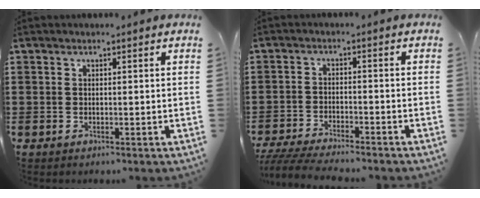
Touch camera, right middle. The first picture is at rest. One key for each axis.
{"total": 4.7, "fx": -4.5, "fy": 0.2, "fz": 1.1, "tx": -0.032, "ty": -0.007, "tz": -0.094}